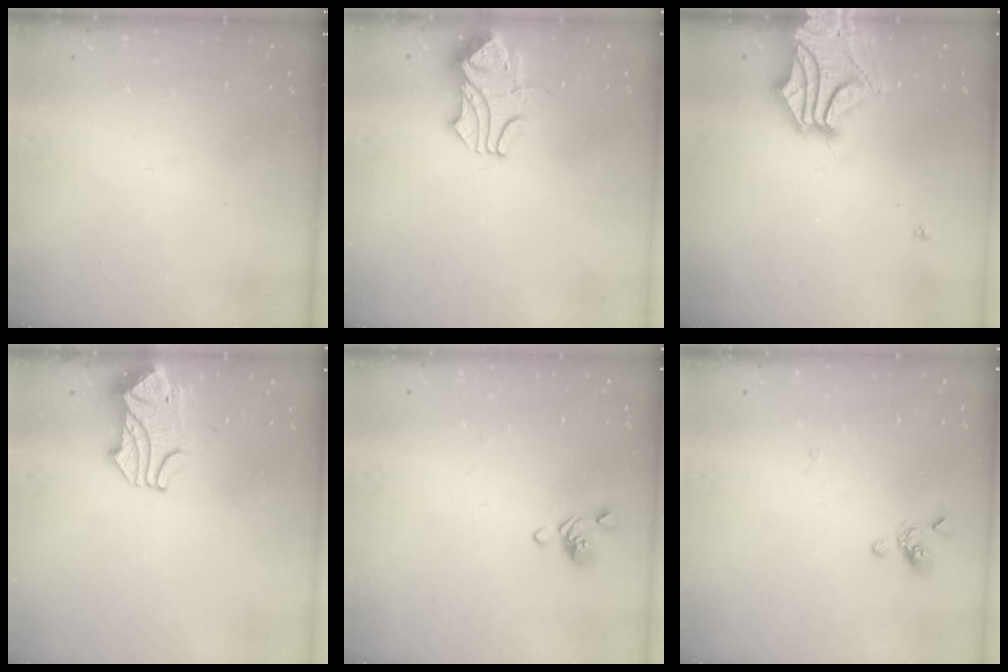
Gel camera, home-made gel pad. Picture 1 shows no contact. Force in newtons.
{"total": 3.7, "press": 3.6, "slide": 0.8}
{"total": 4.9, "press": 4.4, "slide": 2.0}
{"total": 5.4, "press": 5.4, "slide": 0.5}
{"total": 0.0}
{"total": 1.5, "press": 1.3, "slide": 0.7}